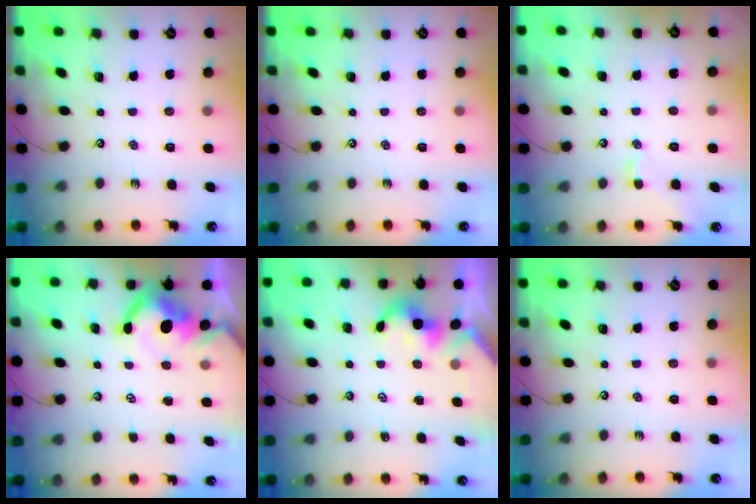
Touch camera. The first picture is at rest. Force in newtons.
{"total": 0.0}
{"total": 1.4, "press": 1.2, "slide": 0.7}
{"total": 8.6, "press": 8.4, "slide": 1.6}
{"total": 2.0, "press": 1.9, "slide": 0.4}
{"total": 0.0}